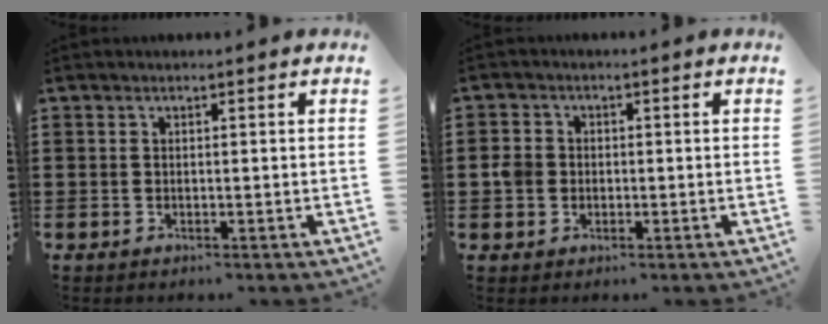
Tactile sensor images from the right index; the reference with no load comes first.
{"total": 3.0, "force": [-0.2, 2.6, 1.4], "torque": [-0.049, 0.001, -0.011]}